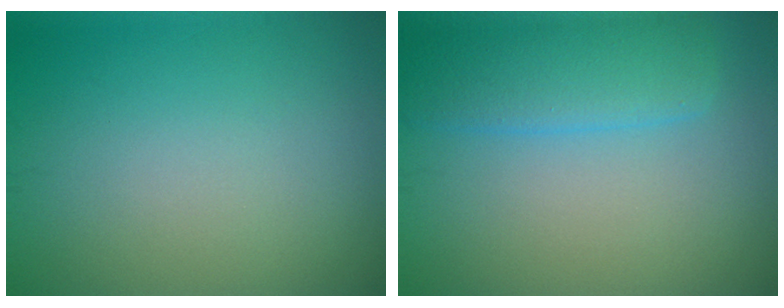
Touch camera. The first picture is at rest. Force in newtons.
{"total": 4.7, "press": 4.6, "slide": 0.3}